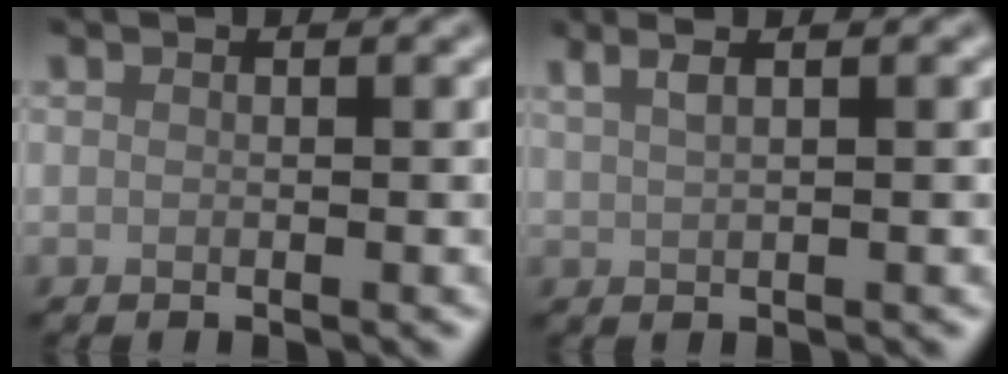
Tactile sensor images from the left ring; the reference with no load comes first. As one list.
[{"total": 3.0, "force": [2.0, 1.1, 2.0], "torque": [-0.021, 0.010, 0.012]}]